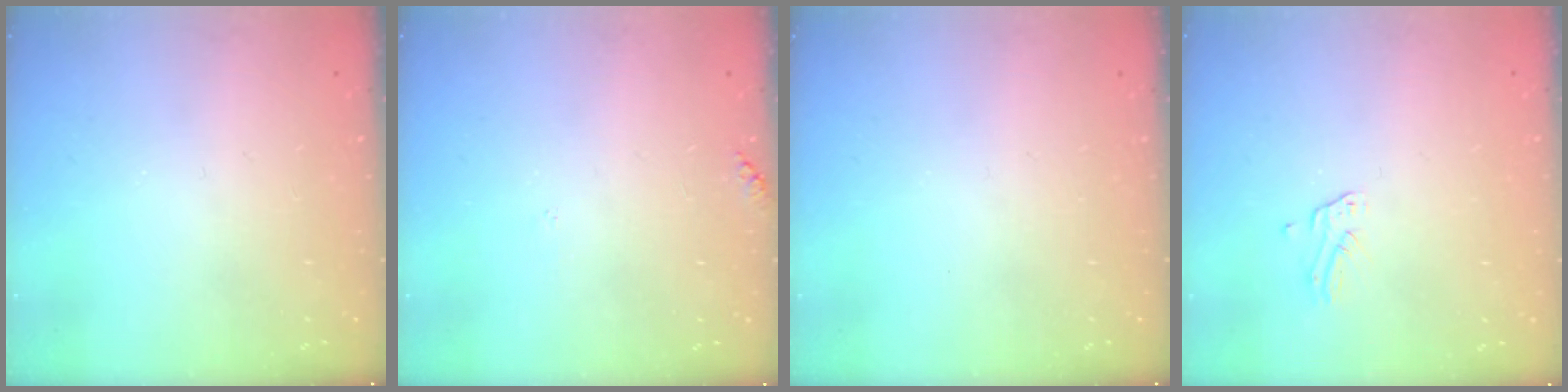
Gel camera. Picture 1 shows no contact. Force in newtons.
{"total": 4.8, "press": 4.8, "slide": 0.4}
{"total": 0.0}
{"total": 1.4, "press": 1.4, "slide": 0.1}